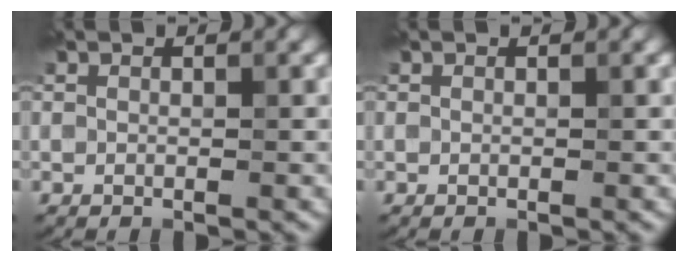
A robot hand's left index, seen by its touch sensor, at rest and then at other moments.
{"total": 0.0}